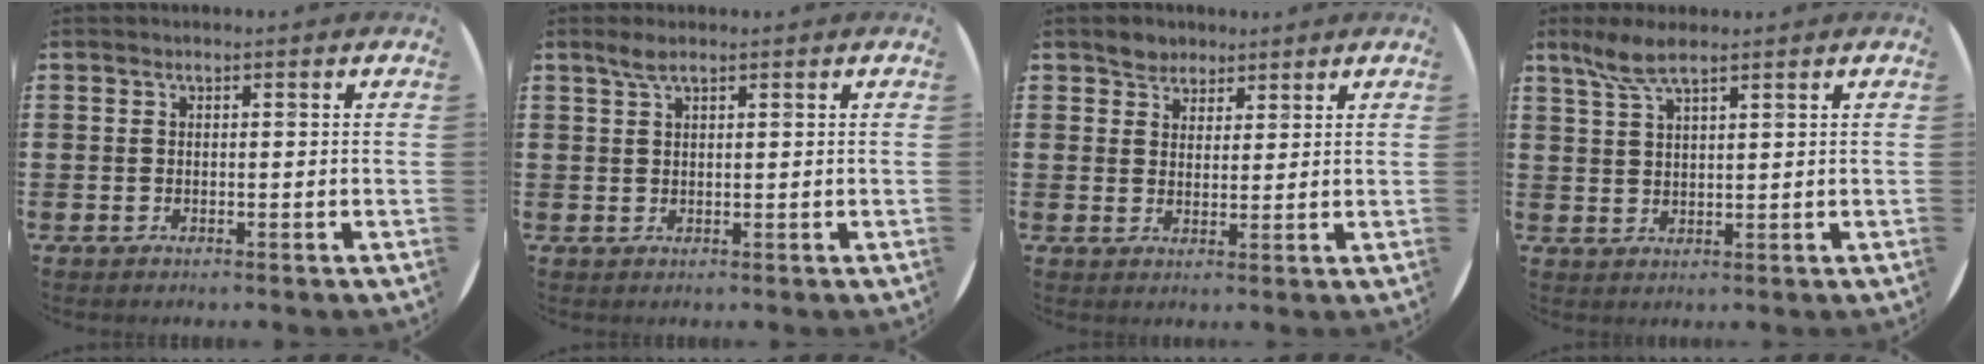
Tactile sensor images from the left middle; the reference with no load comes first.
{"total": 1.9, "force": [1.4, 0.3, 1.2], "torque": [-0.025, 0.004, 0.024]}
{"total": 2.9, "force": [2.4, 1.6, -0.3], "torque": [0.007, 0.003, 0.047]}
{"total": 4.7, "force": [3.5, 1.0, 3.0], "torque": [-0.067, 0.002, 0.063]}